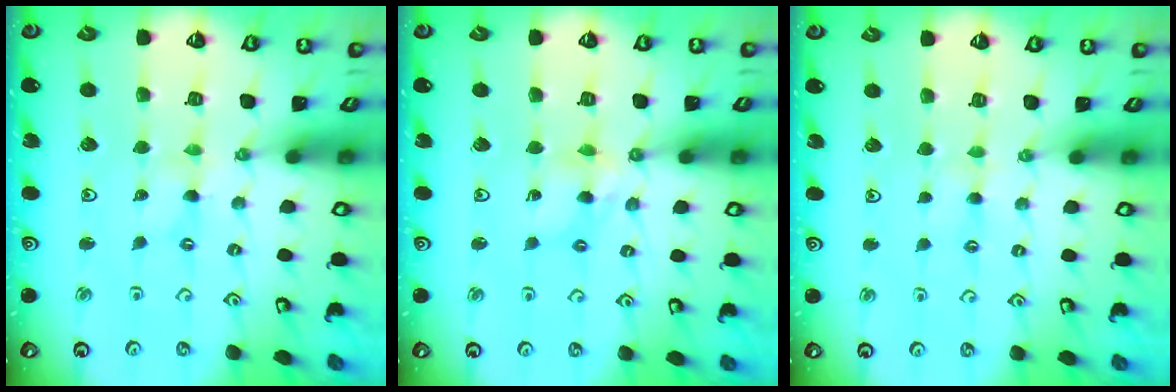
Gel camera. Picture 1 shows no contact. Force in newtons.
{"total": 6.2, "press": 6.2, "slide": 0.4}
{"total": 1.9, "press": 1.9, "slide": 0.4}